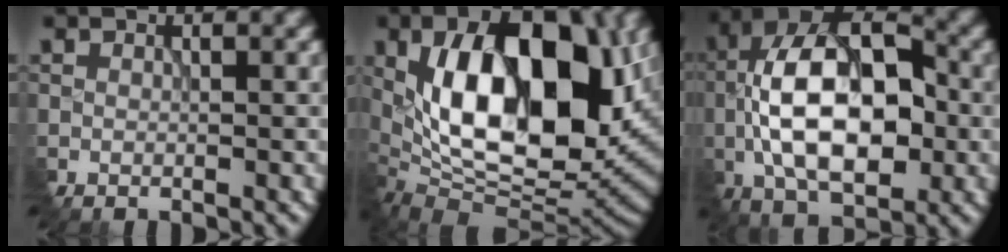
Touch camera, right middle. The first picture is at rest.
{"total": 15.7, "force": [1.3, 8.4, 13.2], "torque": [-0.202, -0.006, 0.014]}
{"total": 12.6, "force": [-2.1, 6.6, 10.5], "torque": [-0.189, 0.022, -0.049]}